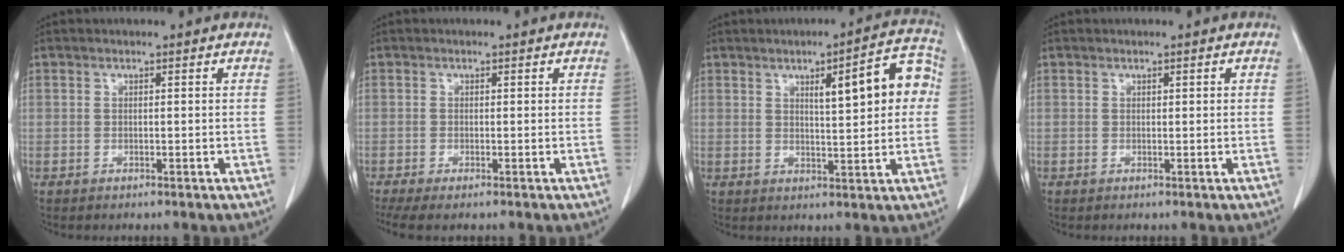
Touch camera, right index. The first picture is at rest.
{"total": 3.9, "force": [-2.8, 0.7, 2.6], "torque": [-0.050, -0.005, -0.049]}
{"total": 9.9, "force": [2.2, 2.1, 9.4], "torque": [-0.122, 0.024, 0.029]}
{"total": 0.5, "force": [0.2, 0.2, 0.5], "torque": [-0.006, 0.001, 0.003]}